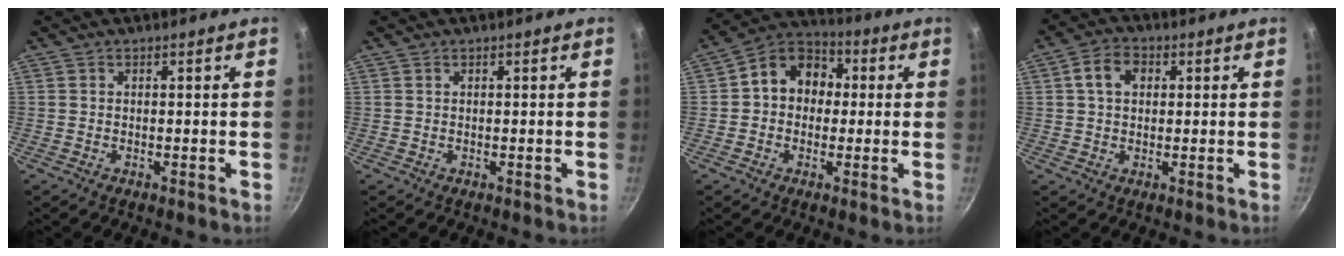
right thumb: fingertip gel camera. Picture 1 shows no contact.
{"total": 0.0}
{"total": 10.8, "force": [0.8, 8.8, 6.1], "torque": [-0.055, 0.029, -0.010]}
{"total": 5.8, "force": [1.4, 4.3, 3.7], "torque": [-0.050, 0.010, 0.017]}